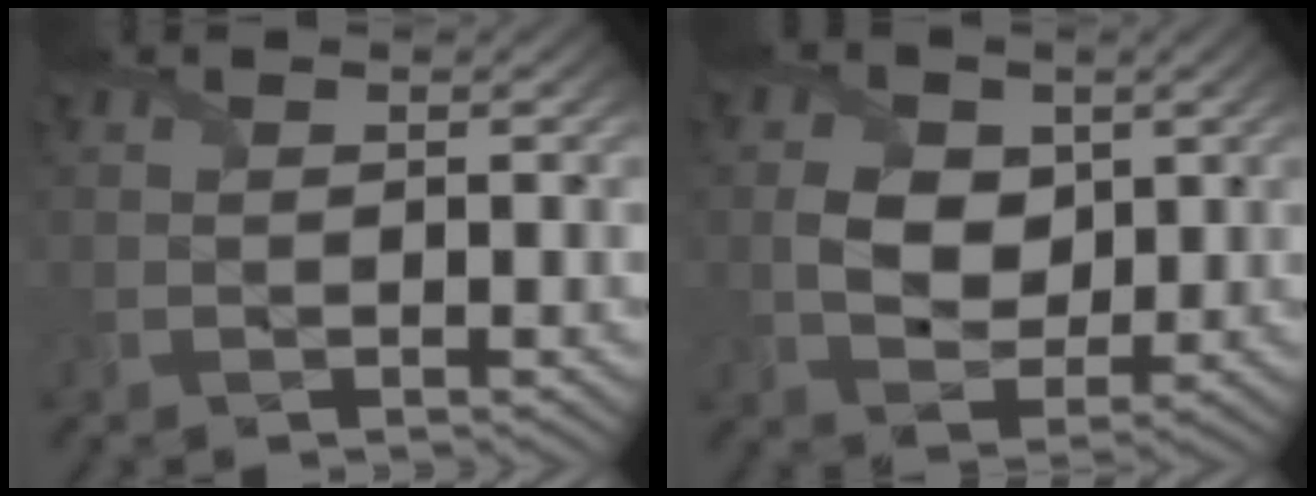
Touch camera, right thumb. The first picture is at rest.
{"total": 5.4, "force": [0.9, 4.2, 3.4], "torque": [-0.074, -0.003, 0.011]}